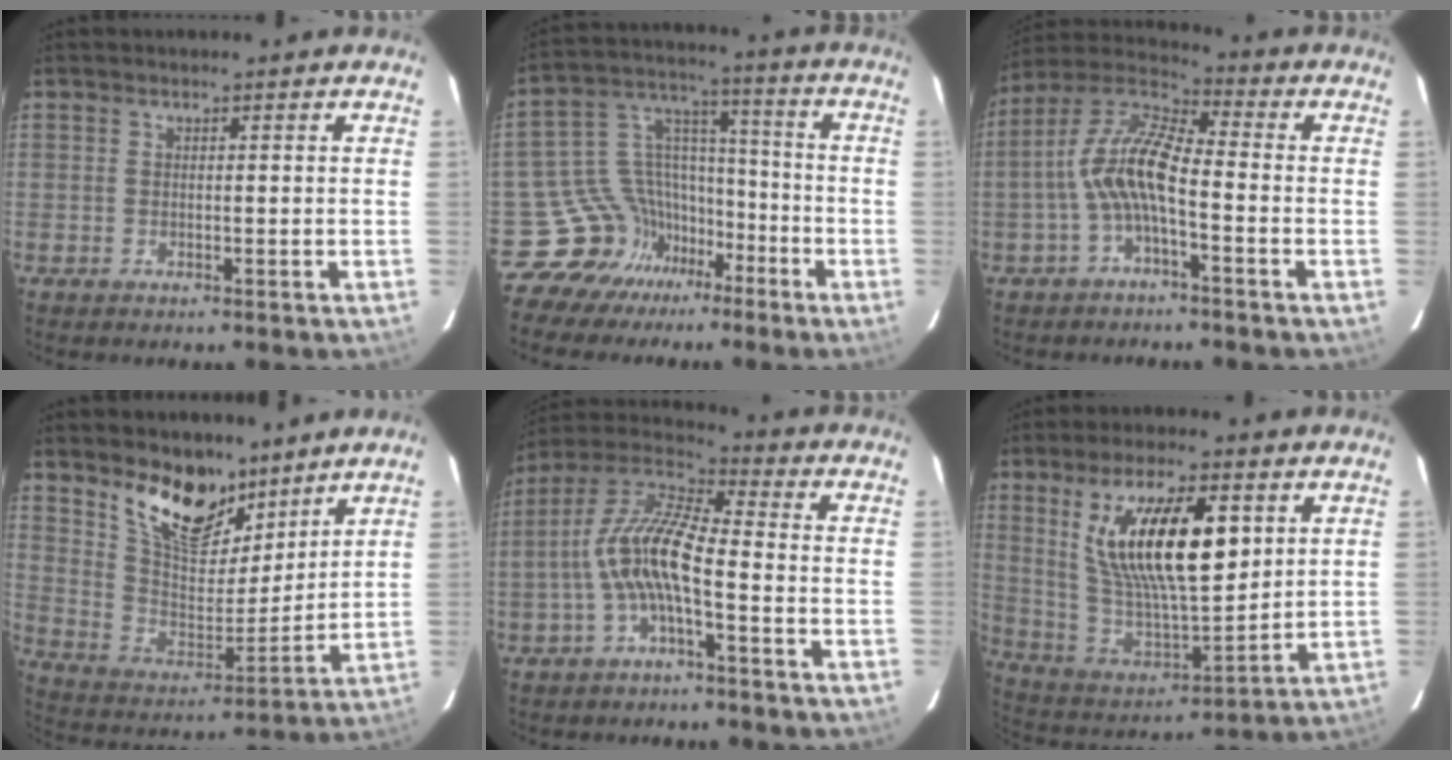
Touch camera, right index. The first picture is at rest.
{"total": 11.8, "force": [-8.3, 8.3, 0.8], "torque": [-0.023, 0.077, -0.142]}
{"total": 10.1, "force": [-2.7, 3.0, 9.3], "torque": [-0.203, 0.017, -0.053]}
{"total": 15.3, "force": [11.0, 7.0, 8.0], "torque": [-0.145, -0.008, 0.201]}
{"total": 10.6, "force": [-3.0, 2.6, 9.8], "torque": [-0.211, 0.015, -0.061]}
{"total": 19.4, "force": [6.7, 6.8, 16.9], "torque": [-0.306, -0.004, 0.133]}